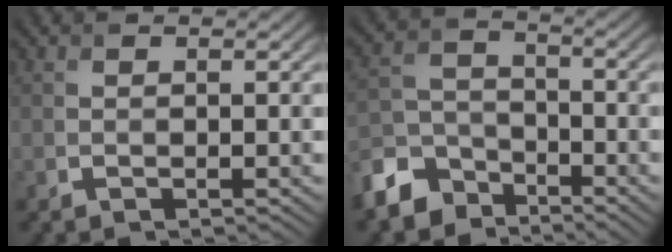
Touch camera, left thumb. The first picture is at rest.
{"total": 8.2, "force": [-6.0, 4.7, 2.9], "torque": [-0.067, -0.010, -0.138]}